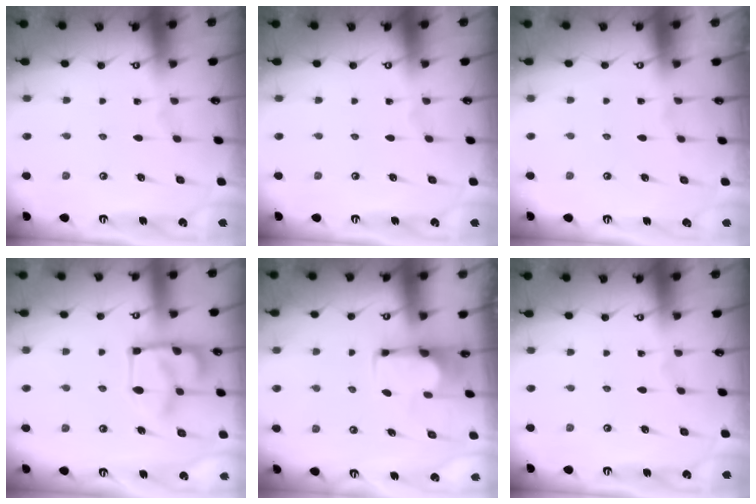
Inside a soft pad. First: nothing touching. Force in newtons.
{"total": 0.0}
{"total": 1.3, "press": 1.1, "slide": 0.8}
{"total": 14.8, "press": 14.8, "slide": 1.0}
{"total": 1.9, "press": 1.8, "slide": 0.8}
{"total": 0.0}